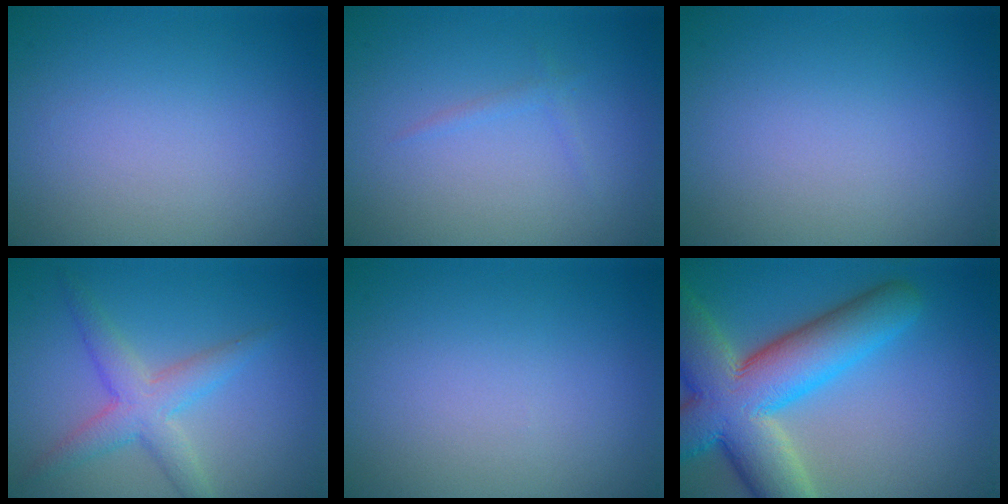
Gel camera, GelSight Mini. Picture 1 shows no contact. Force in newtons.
{"total": 0.8, "press": 0.8, "slide": 0.0}
{"total": 0.0}
{"total": 3.6, "press": 3.6, "slide": 0.1}
{"total": 0.0}
{"total": 11.9, "press": 11.9, "slide": 0.6}